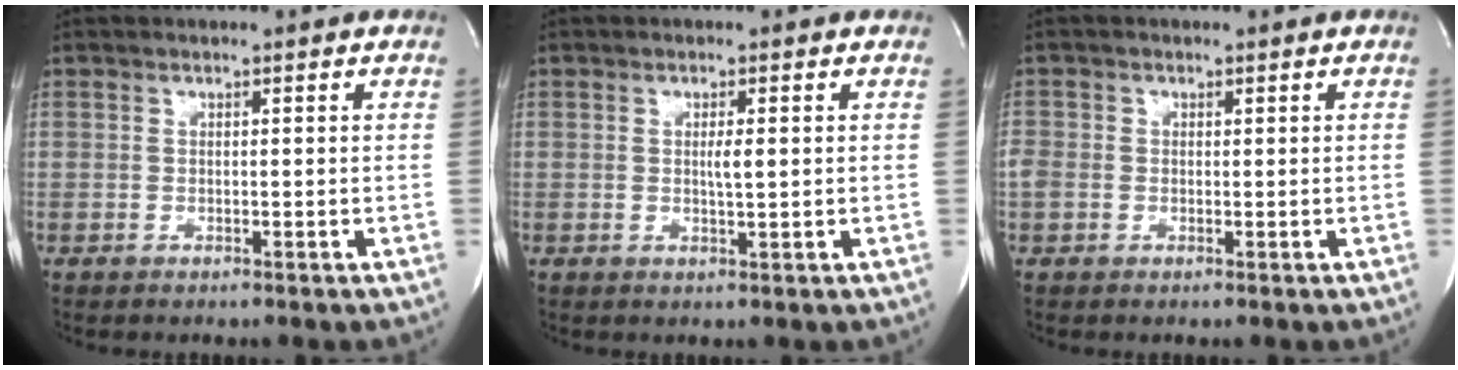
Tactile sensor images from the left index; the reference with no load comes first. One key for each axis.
{"total": 2.1, "fx": 0.0, "fy": 0.3, "fz": 2.0, "tx": -0.038, "ty": -0.005, "tz": -0.001}
{"total": 2.3, "fx": -0.2, "fy": 2.1, "fz": 1.0, "tx": -0.035, "ty": 0.010, "tz": -0.002}